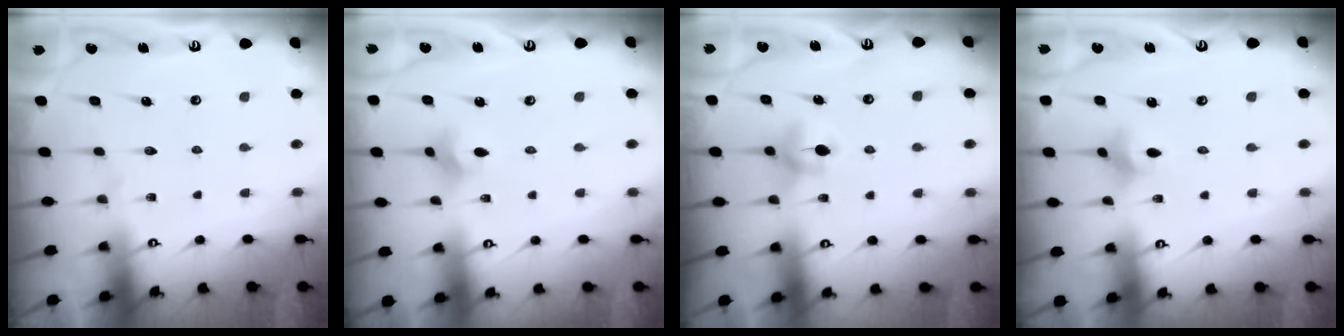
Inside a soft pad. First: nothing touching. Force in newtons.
{"total": 3.3, "press": 3.2, "slide": 0.7}
{"total": 5.7, "press": 5.6, "slide": 0.6}
{"total": 3.0, "press": 2.9, "slide": 0.6}